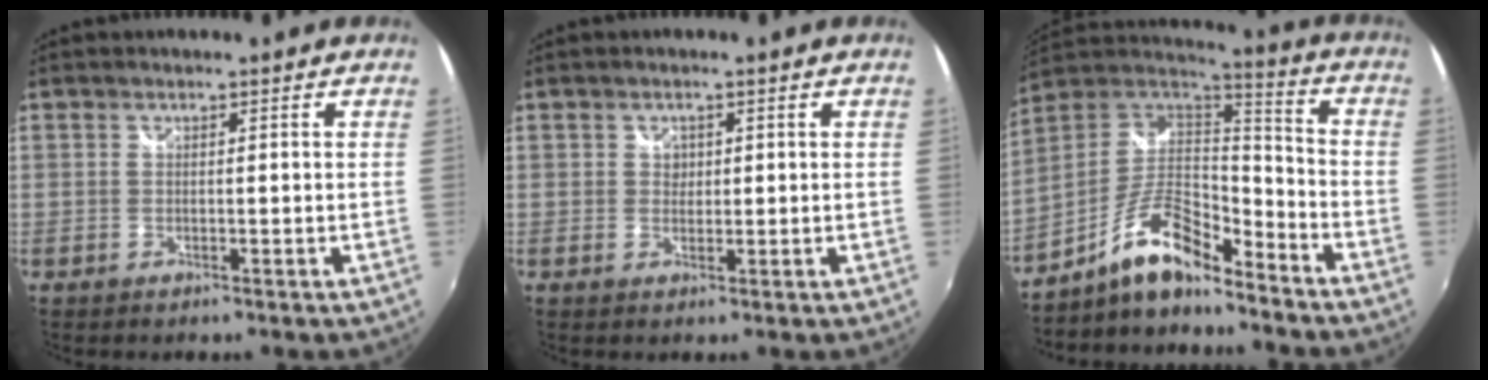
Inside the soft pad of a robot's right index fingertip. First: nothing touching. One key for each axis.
{"total": 1.4, "fx": 0.3, "fy": 1.3, "fz": 0.3, "tx": 0.000, "ty": 0.003, "tz": 0.005}
{"total": 11.5, "fx": -8.6, "fy": 3.4, "fz": 6.7, "tx": -0.151, "ty": 0.024, "tz": -0.167}